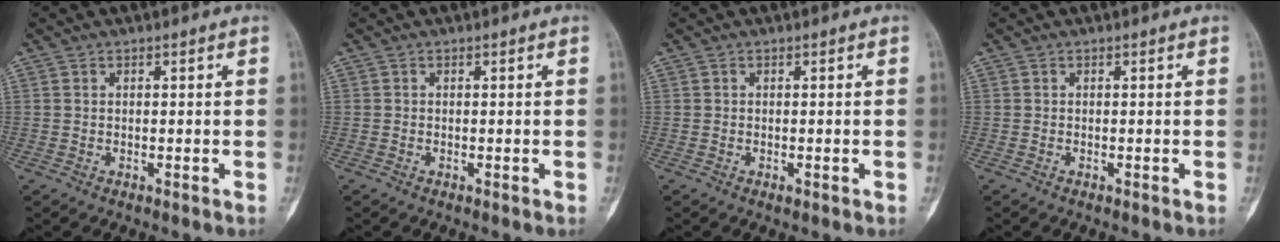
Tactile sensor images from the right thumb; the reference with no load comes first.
{"total": 0.0}
{"total": 1.0, "force": [-0.3, 0.4, 0.8], "torque": [-0.009, 0.003, -0.001]}
{"total": 0.0}